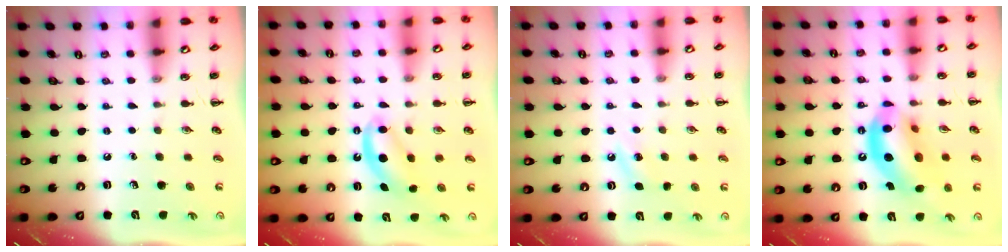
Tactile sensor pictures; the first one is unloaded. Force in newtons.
{"total": 5.4, "press": 5.4, "slide": 0.9}
{"total": 4.5, "press": 4.3, "slide": 1.4}
{"total": 16.3, "press": 15.7, "slide": 4.1}